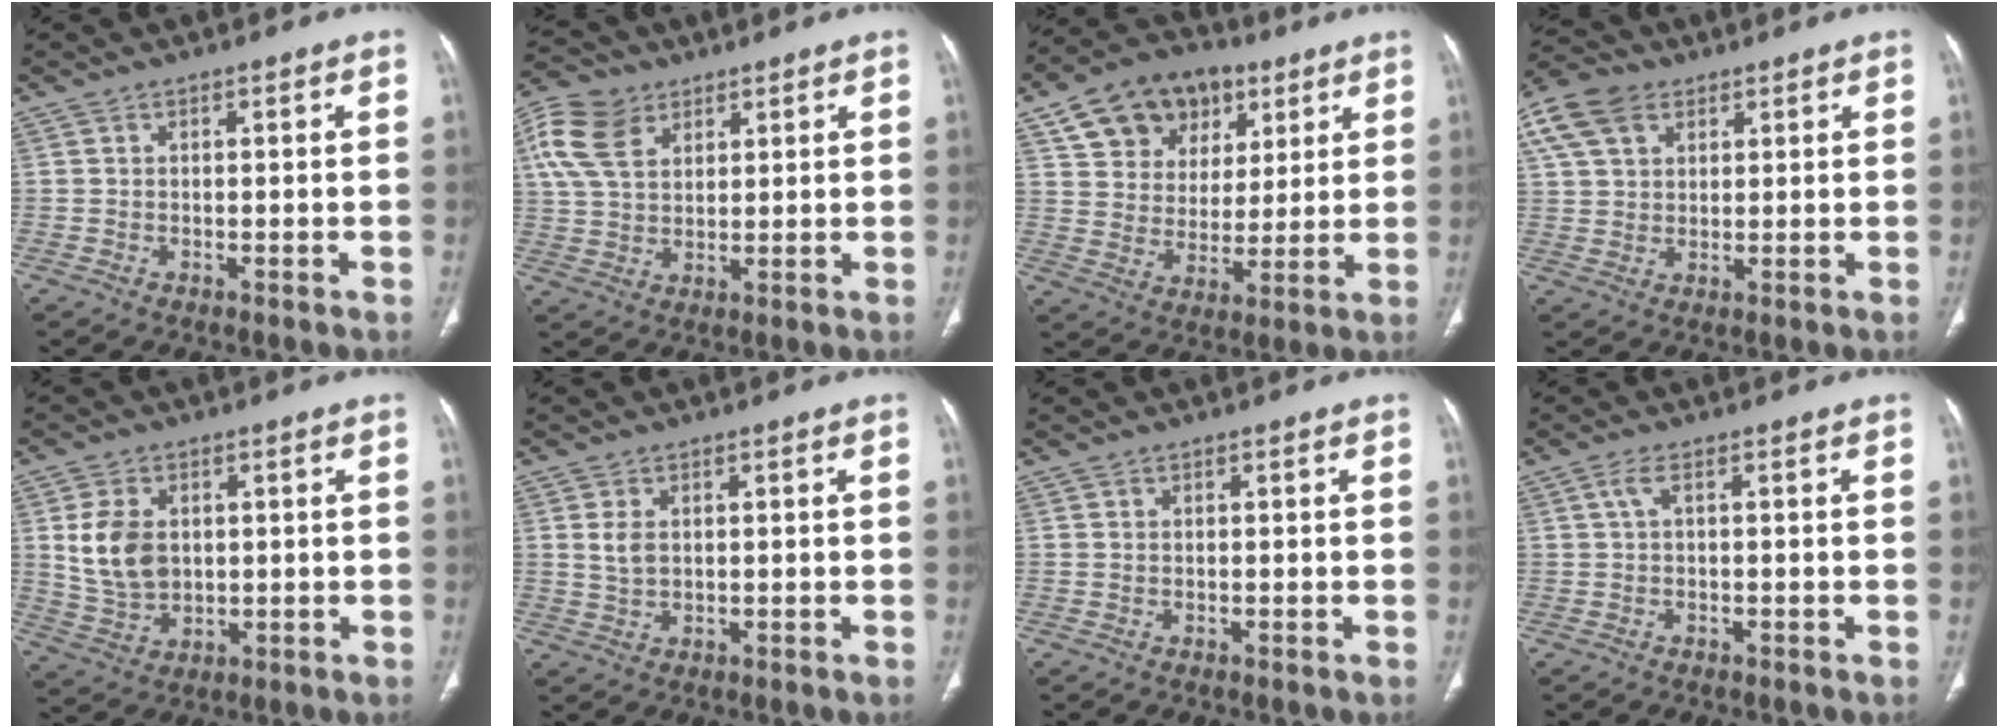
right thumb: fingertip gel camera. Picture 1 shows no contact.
{"total": 11.0, "force": [4.9, 7.4, 6.5], "torque": [-0.118, -0.001, 0.093]}
{"total": 16.3, "force": [8.3, 12.0, 7.4], "torque": [-0.082, -0.005, 0.140]}
{"total": 11.9, "force": [5.6, 8.2, 6.5], "torque": [-0.130, 0.012, 0.104]}
{"total": 9.2, "force": [1.6, 6.5, 6.4], "torque": [-0.108, -0.006, 0.042]}
{"total": 3.2, "force": [0.8, 2.0, 2.4], "torque": [-0.045, -0.003, 0.019]}
{"total": 0.0}
{"total": 1.5, "force": [0.3, 0.4, 1.4], "torque": [-0.034, 0.010, 0.004]}